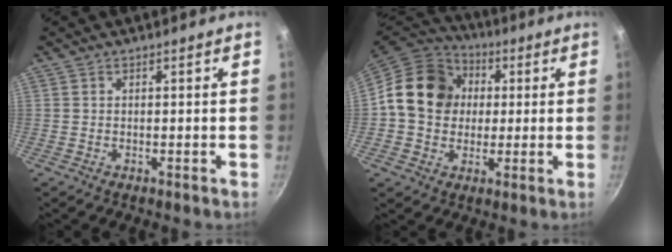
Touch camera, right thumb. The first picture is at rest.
{"total": 15.8, "force": [2.1, 13.3, 8.2], "torque": [-0.113, 0.023, 0.021]}